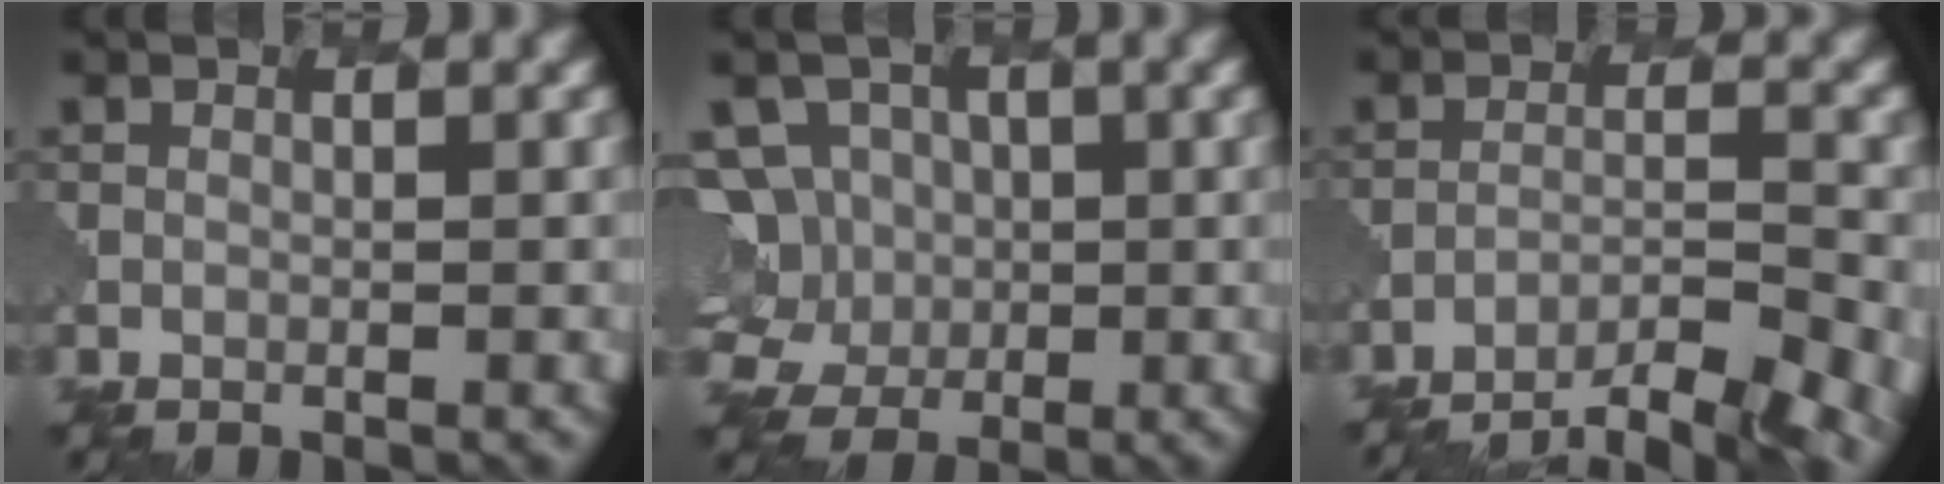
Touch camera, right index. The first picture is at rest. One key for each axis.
{"total": 7.5, "fx": 0.7, "fy": 6.9, "fz": 2.9, "tx": -0.076, "ty": 0.031, "tz": -0.021}
{"total": 8.5, "fx": -7.3, "fy": 2.5, "fz": 3.6, "tx": -0.050, "ty": -0.009, "tz": -0.093}